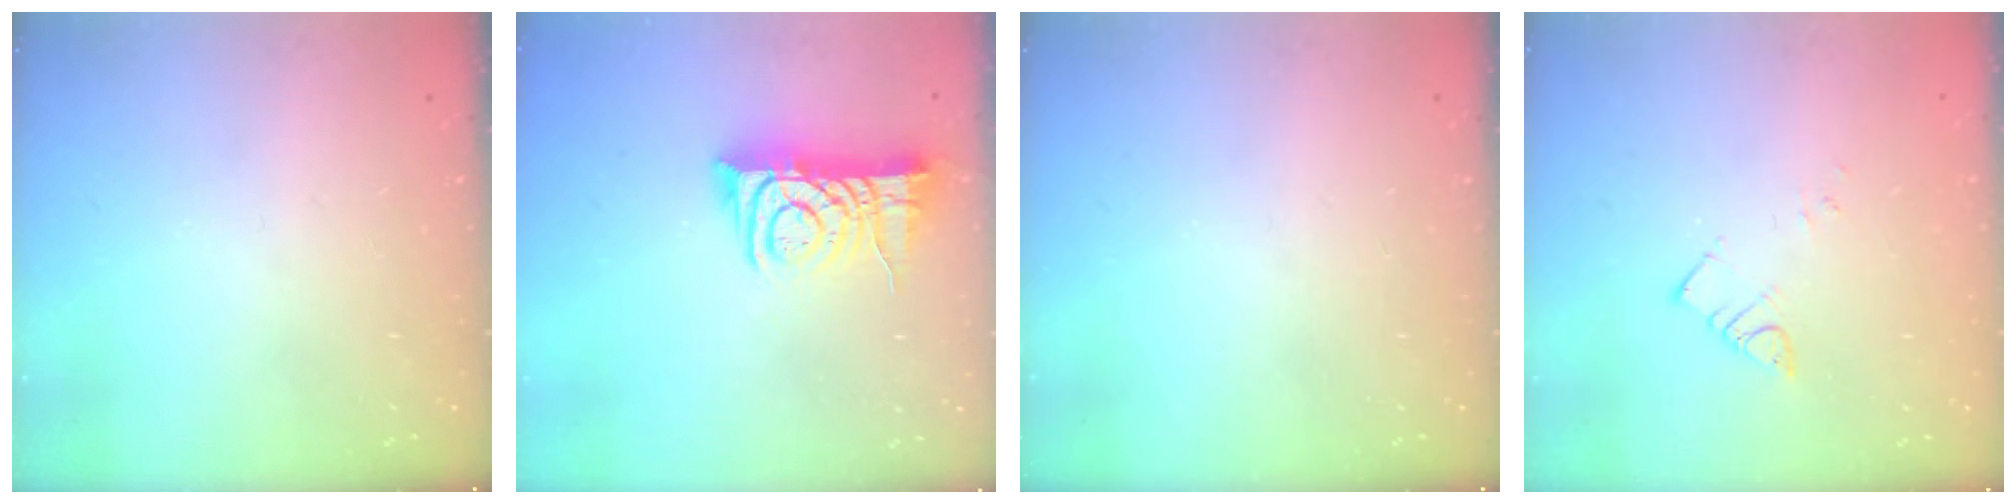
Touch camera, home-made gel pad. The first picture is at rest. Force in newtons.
{"total": 10.2, "press": 10.1, "slide": 1.2}
{"total": 0.0}
{"total": 3.2, "press": 3.2, "slide": 0.2}